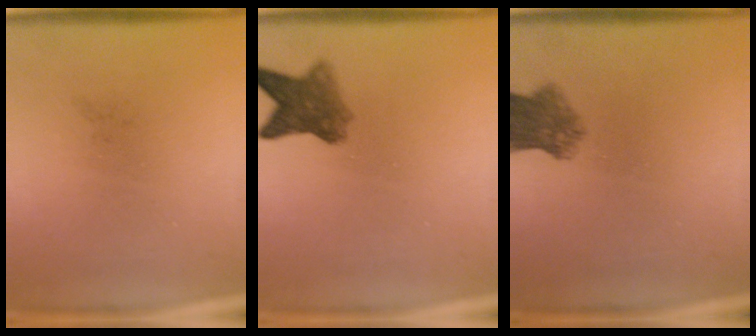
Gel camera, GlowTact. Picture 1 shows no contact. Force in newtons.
{"total": 5.6}
{"total": 5.5}